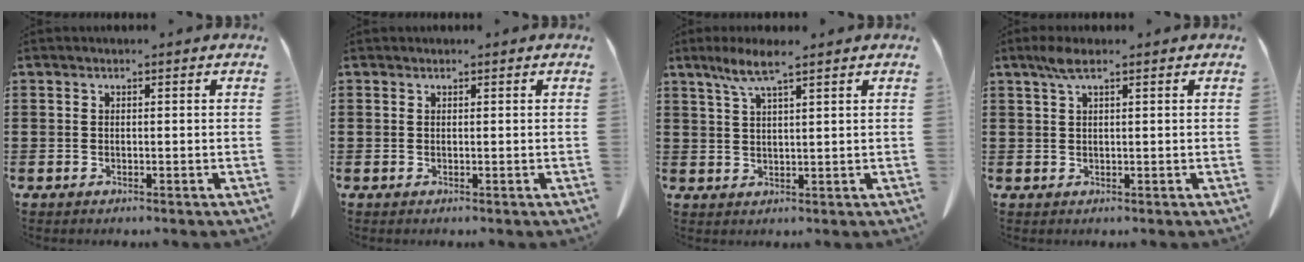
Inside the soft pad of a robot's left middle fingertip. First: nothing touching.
{"total": 0.0}
{"total": 5.1, "force": [3.4, 0.3, 3.8], "torque": [-0.084, 0.000, 0.061]}
{"total": 2.9, "force": [2.4, 0.3, 1.6], "torque": [-0.037, -0.001, 0.045]}